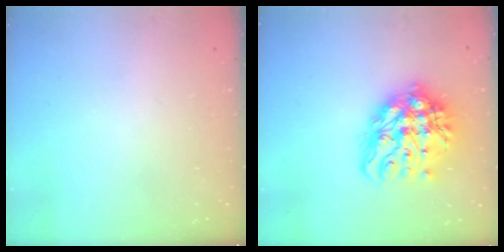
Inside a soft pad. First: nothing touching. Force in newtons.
{"total": 17.1, "press": 17.0, "slide": 2.0}